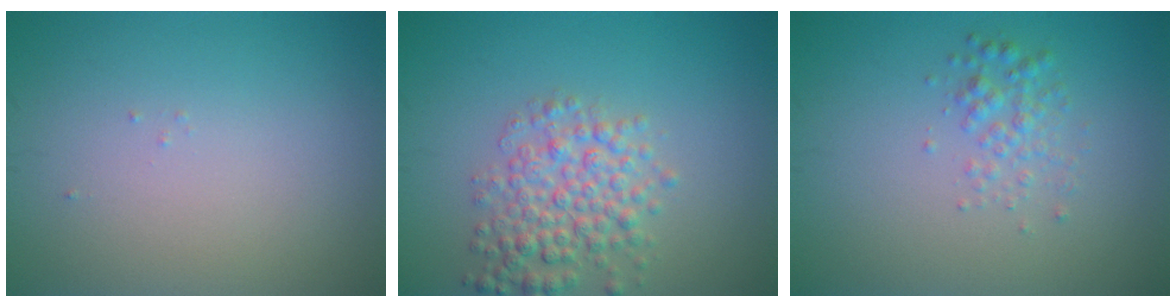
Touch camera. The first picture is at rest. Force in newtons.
{"total": 4.4, "press": 4.4, "slide": 0.1}
{"total": 1.9, "press": 1.9, "slide": 0.0}